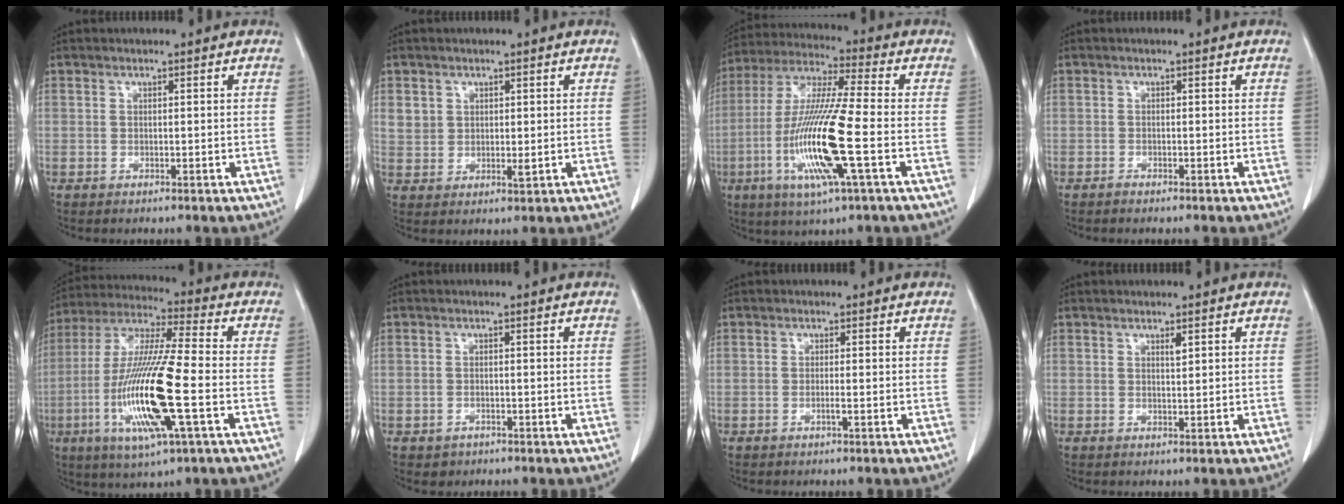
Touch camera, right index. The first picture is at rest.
{"total": 3.6, "force": [1.3, 2.9, 1.8], "torque": [-0.026, -0.001, 0.032]}
{"total": 16.3, "force": [-4.2, 0.4, 15.7], "torque": [-0.326, -0.015, -0.084]}
{"total": 0.7, "force": [-0.6, 0.0, 0.3], "torque": [-0.010, -0.001, -0.012]}
{"total": 17.8, "force": [-4.5, 1.2, 17.2], "torque": [-0.358, -0.017, -0.084]}
{"total": 1.5, "force": [-0.8, 1.2, 0.3], "torque": [-0.007, 0.003, -0.002]}
{"total": 0.8, "force": [-0.3, -0.1, 0.7], "torque": [-0.012, 0.003, -0.004]}
{"total": 0.9, "force": [0.5, 0.1, 0.7], "torque": [-0.015, -0.005, 0.009]}